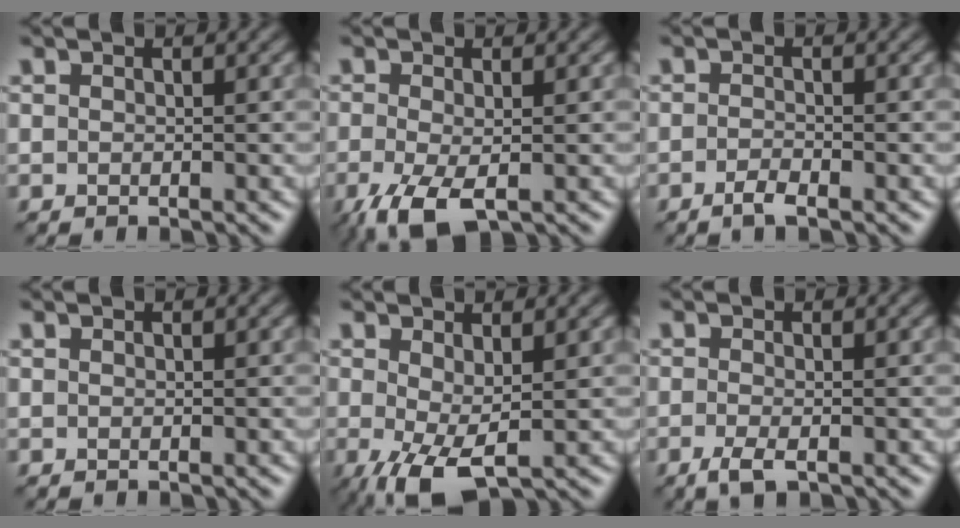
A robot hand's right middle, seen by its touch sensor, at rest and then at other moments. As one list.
[{"total": 5.3, "force": [-2.6, 2.3, 4.0], "torque": [-0.100, -0.012, -0.043]}, {"total": 1.6, "force": [-1.3, 0.2, 1.0], "torque": [-0.022, 0.004, -0.021]}, {"total": 0.0}, {"total": 4.7, "force": [-1.4, 2.1, 3.9], "torque": [-0.100, -0.011, -0.016]}, {"total": 2.1, "force": [-1.3, 0.6, 1.5], "torque": [-0.033, 0.001, -0.022]}]